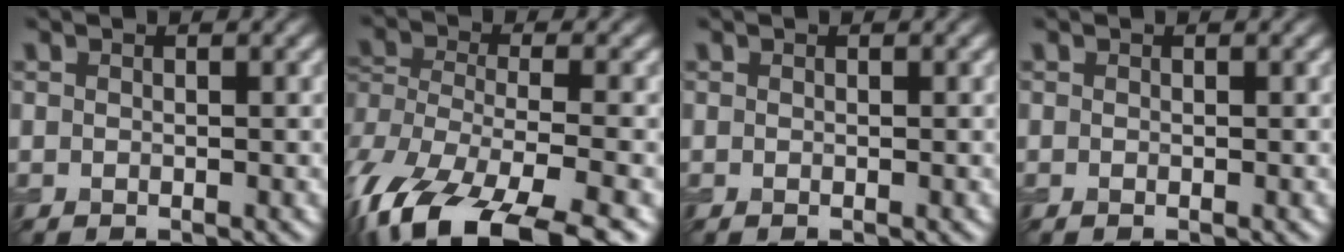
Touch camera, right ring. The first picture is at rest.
{"total": 13.8, "force": [-8.9, 5.8, 8.9], "torque": [-0.208, -0.043, -0.138]}
{"total": 0.0}
{"total": 0.0}